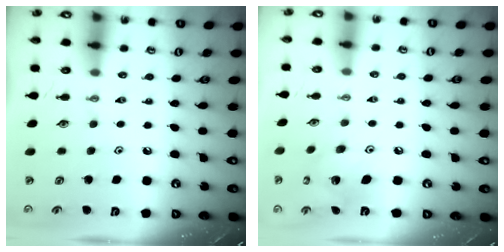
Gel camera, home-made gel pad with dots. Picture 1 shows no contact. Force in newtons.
{"total": 9.7, "press": 9.7, "slide": 0.6}